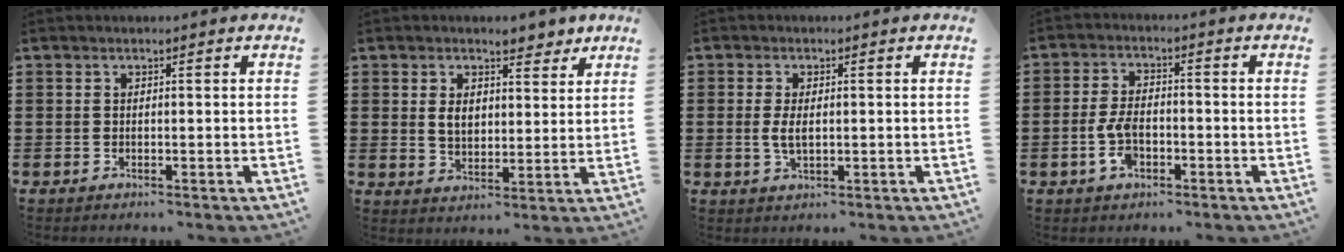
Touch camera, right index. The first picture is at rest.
{"total": 5.3, "force": [2.8, 3.6, 2.7], "torque": [-0.047, -0.004, 0.044]}
{"total": 3.2, "force": [0.1, 1.6, 2.8], "torque": [-0.065, 0.002, -0.001]}
{"total": 5.3, "force": [-1.7, 2.8, 4.2], "torque": [-0.102, -0.002, -0.036]}